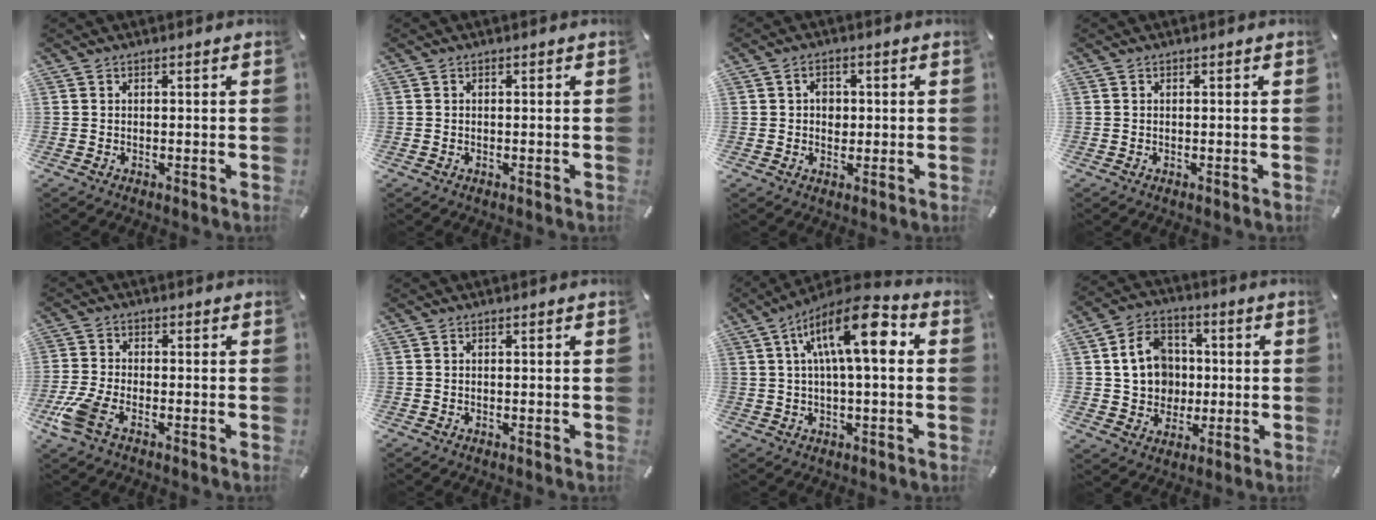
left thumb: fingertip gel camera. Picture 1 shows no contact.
{"total": 0.0}
{"total": 3.2, "force": [0.2, 2.6, 1.9], "torque": [-0.014, -0.004, -0.003]}
{"total": 0.0}
{"total": 7.0, "force": [-3.5, 3.1, 5.1], "torque": [-0.131, -0.006, -0.068]}
{"total": 0.0}
{"total": 15.1, "force": [3.9, 5.3, 13.6], "torque": [-0.218, -0.001, 0.063]}
{"total": 11.6, "force": [0.8, 10.4, 5.2], "torque": [-0.100, 0.015, 0.022]}